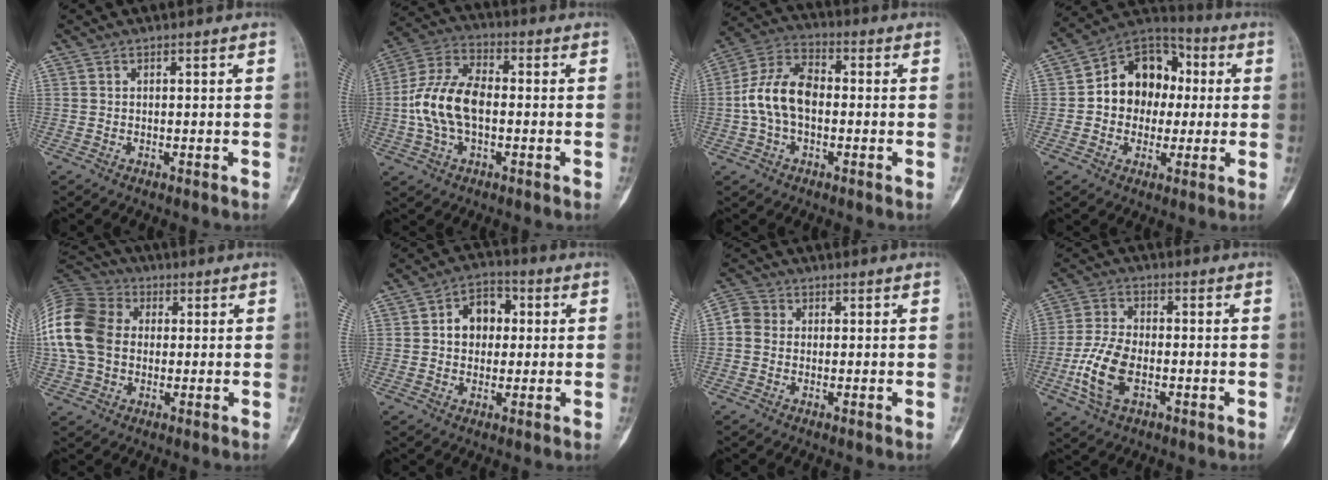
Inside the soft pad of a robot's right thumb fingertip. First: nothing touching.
{"total": 12.6, "force": [-1.1, 7.2, 10.3], "torque": [-0.208, 0.031, -0.025]}
{"total": 11.0, "force": [-0.9, 6.8, 8.6], "torque": [-0.163, 0.035, -0.025]}
{"total": 14.3, "force": [0.7, 11.6, 8.4], "torque": [-0.076, 0.031, 0.000]}
{"total": 17.5, "force": [1.3, 13.2, 11.3], "torque": [-0.248, 0.025, 0.018]}
{"total": 8.0, "force": [1.1, 6.1, 5.1], "torque": [-0.047, 0.014, 0.010]}
{"total": 3.7, "force": [0.1, 3.4, 1.5], "torque": [-0.023, 0.009, -0.006]}
{"total": 10.2, "force": [-3.0, 5.8, 7.9], "torque": [-0.169, 0.011, -0.060]}